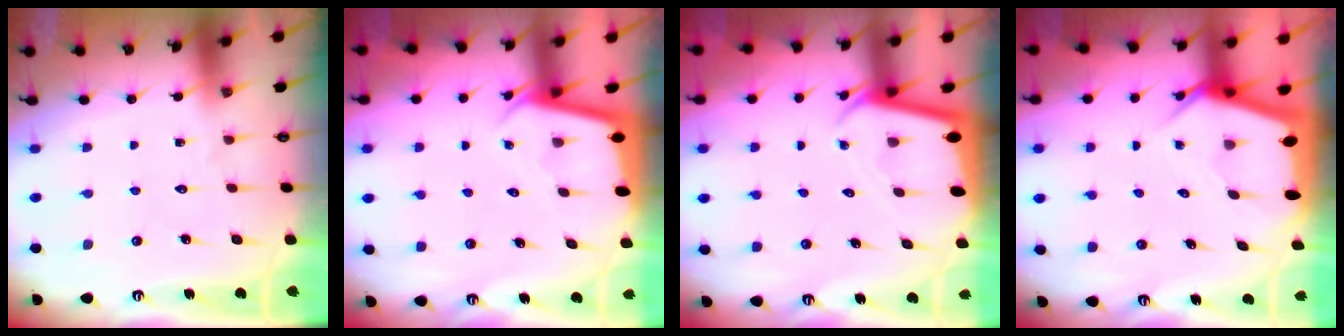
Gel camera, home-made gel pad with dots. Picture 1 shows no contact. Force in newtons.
{"total": 2.3, "press": 2.3, "slide": 0.1}
{"total": 2.0, "press": 2.0, "slide": 0.1}
{"total": 4.7, "press": 4.6, "slide": 0.3}